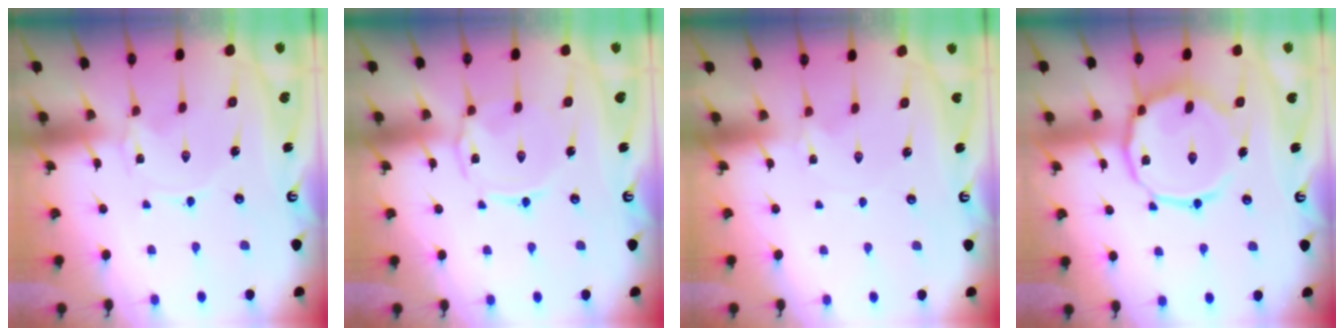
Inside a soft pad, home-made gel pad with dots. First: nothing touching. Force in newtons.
{"total": 2.7, "press": 2.7, "slide": 0.4}
{"total": 0.0}
{"total": 15.8, "press": 15.7, "slide": 1.2}